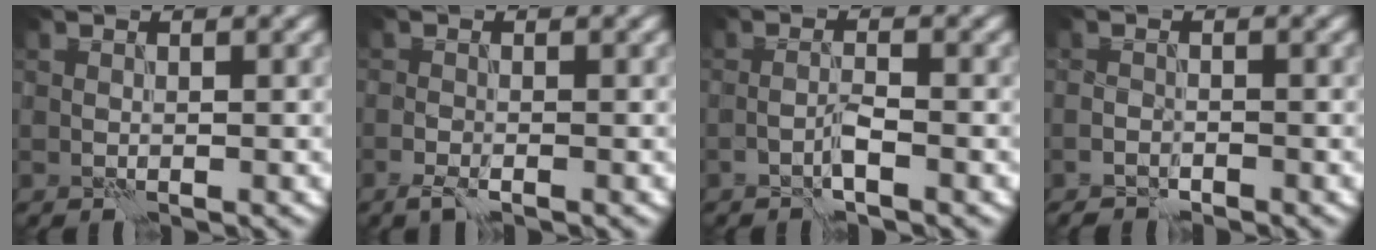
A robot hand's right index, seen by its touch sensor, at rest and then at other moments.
{"total": 1.4, "force": [-1.0, 0.2, 1.0], "torque": [-0.023, -0.004, -0.022]}
{"total": 1.3, "force": [-0.9, -0.2, 0.9], "torque": [-0.020, 0.006, -0.018]}
{"total": 1.3, "force": [-1.3, 0.2, 0.3], "torque": [-0.007, 0.003, -0.026]}